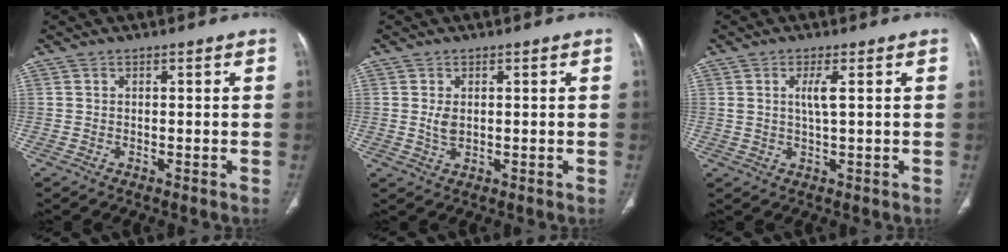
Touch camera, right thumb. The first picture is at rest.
{"total": 2.5, "force": [0.4, 1.5, 1.9], "torque": [-0.038, -0.007, 0.011]}
{"total": 3.2, "force": [0.9, 0.4, 3.0], "torque": [-0.066, -0.006, 0.019]}